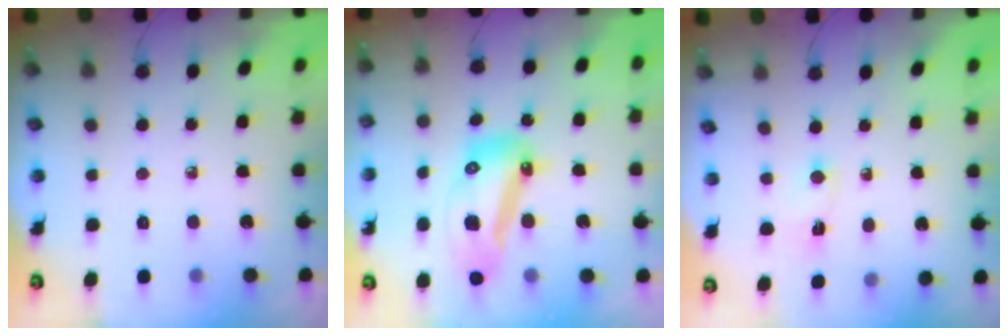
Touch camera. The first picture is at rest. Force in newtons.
{"total": 14.3, "press": 14.2, "slide": 1.7}
{"total": 1.0, "press": 1.0, "slide": 0.4}